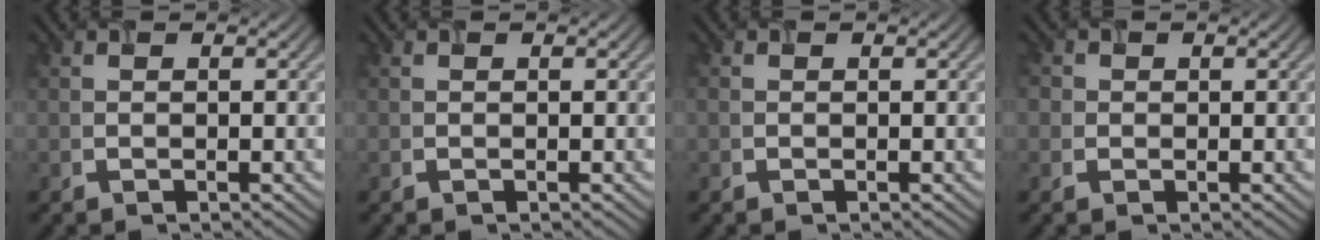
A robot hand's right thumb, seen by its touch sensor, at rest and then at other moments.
{"total": 0.0}
{"total": 0.6, "force": [-0.2, 0.5, 0.3], "torque": [-0.008, -0.002, -0.003]}
{"total": 1.4, "force": [0.1, 1.4, 0.3], "torque": [-0.005, -0.001, -0.004]}